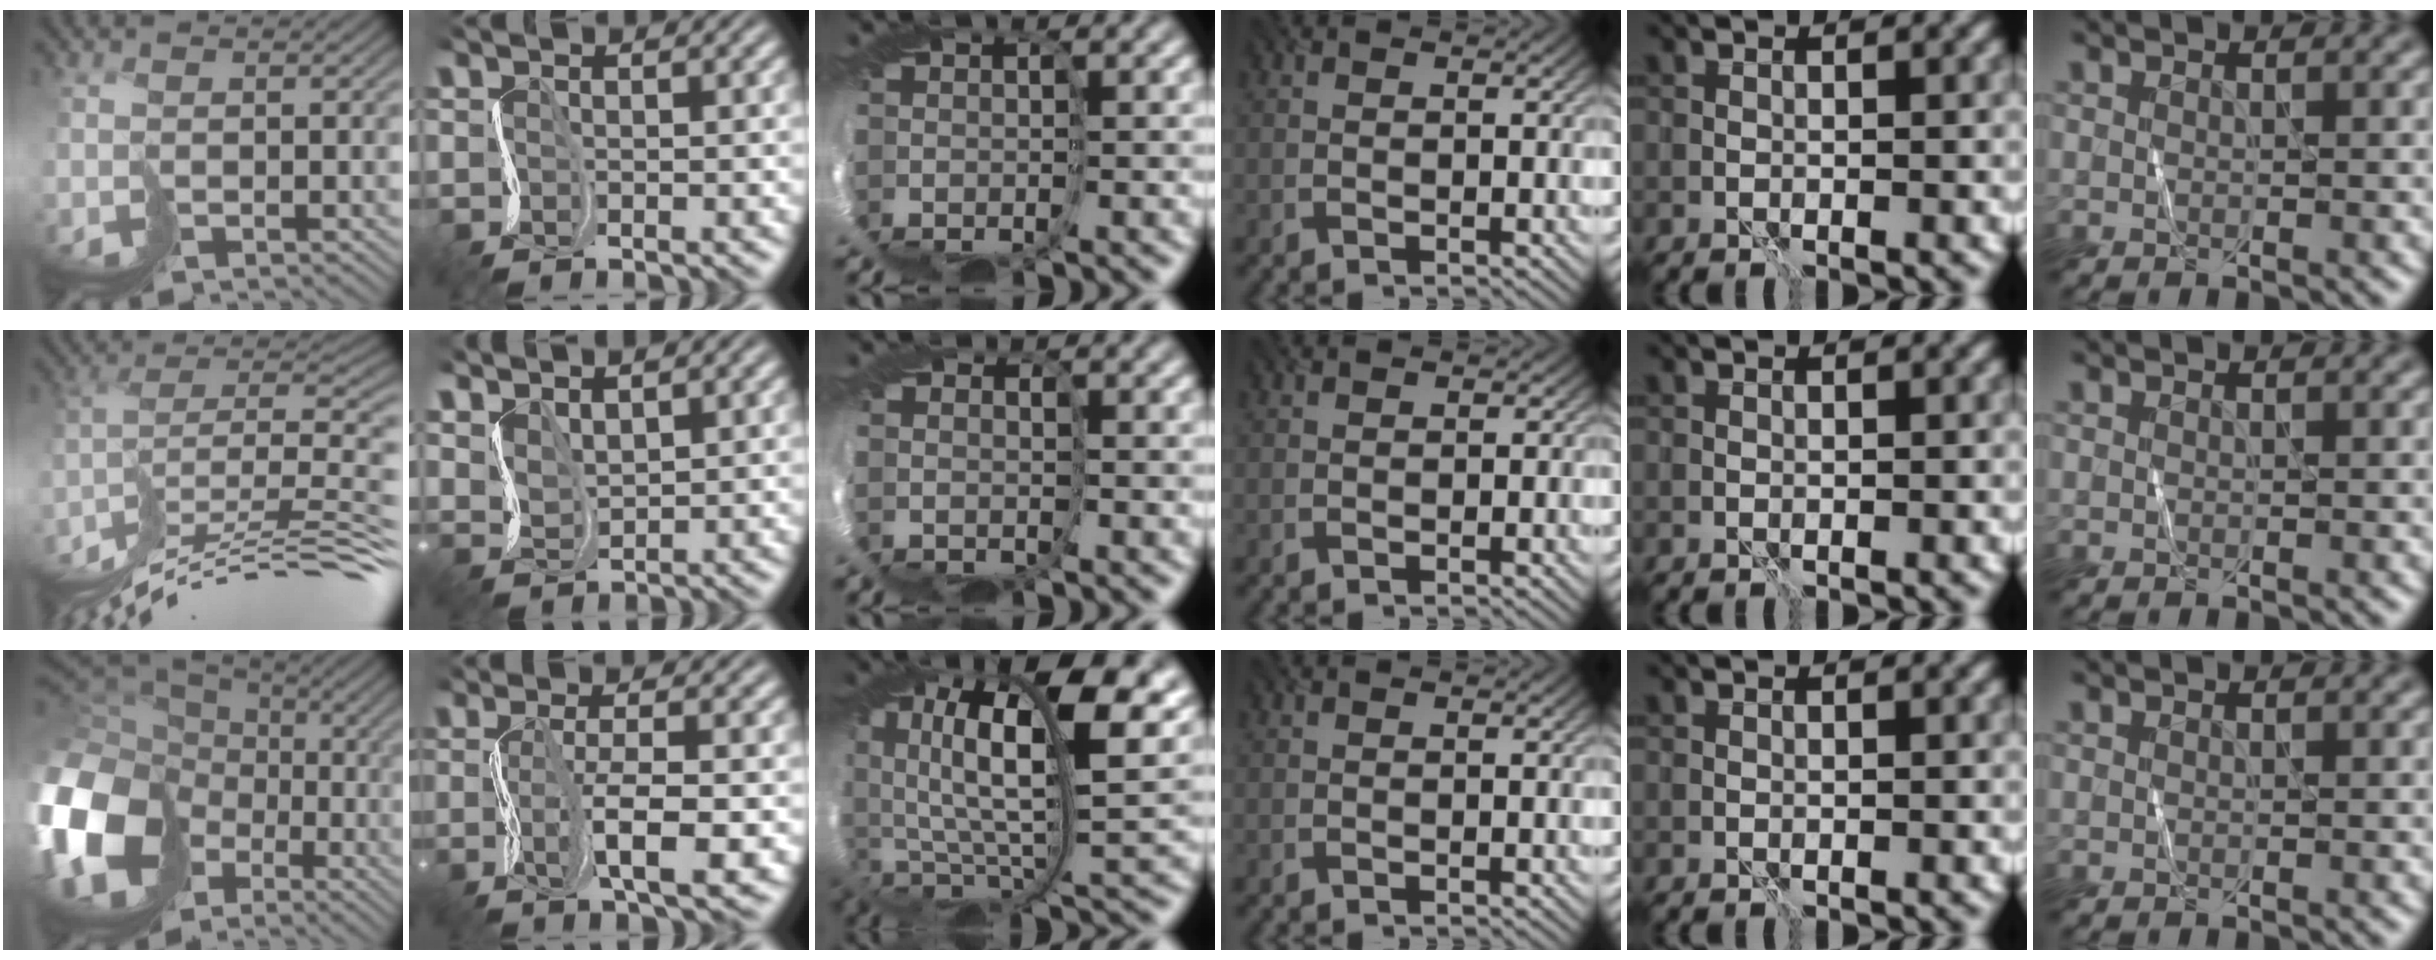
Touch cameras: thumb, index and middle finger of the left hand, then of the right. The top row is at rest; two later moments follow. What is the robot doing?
{"motion": "cut", "object": "paper bag"}